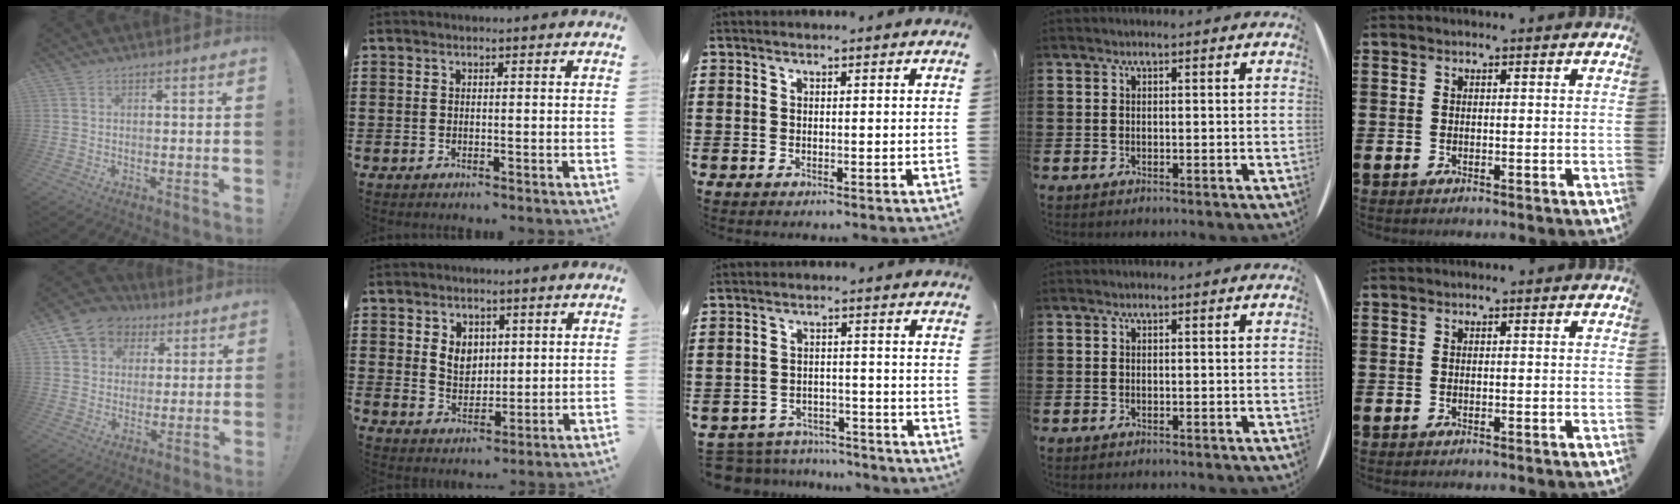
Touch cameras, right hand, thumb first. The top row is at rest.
{"thumb": {"total": 10.5, "force": [4.6, 8.8, 3.4], "torque": [-0.045, -0.027, 0.095]}, "index": {"total": 4.4, "force": [1.5, 3.5, 2.3], "torque": [-0.050, 0.007, 0.024]}, "middle": {"total": 4.8, "force": [-4.7, 0.9, 0.0], "torque": [-0.011, 0.008, -0.099]}}